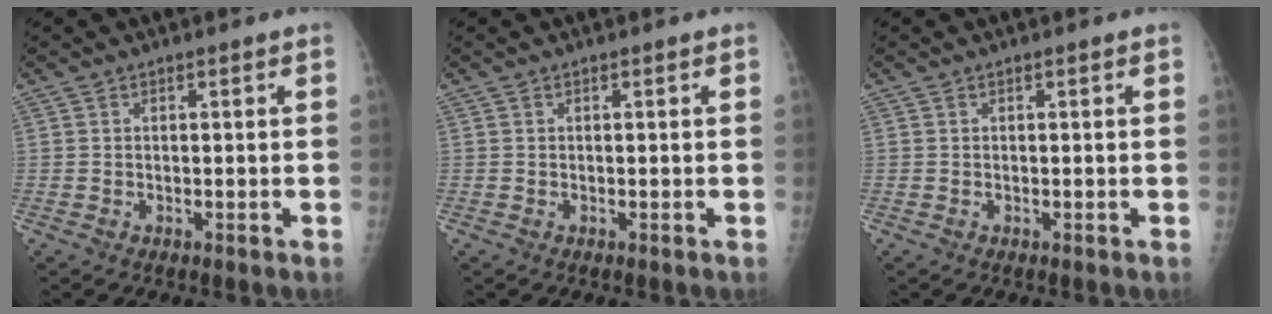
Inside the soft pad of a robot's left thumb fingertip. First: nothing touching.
{"total": 0.0}
{"total": 0.0}